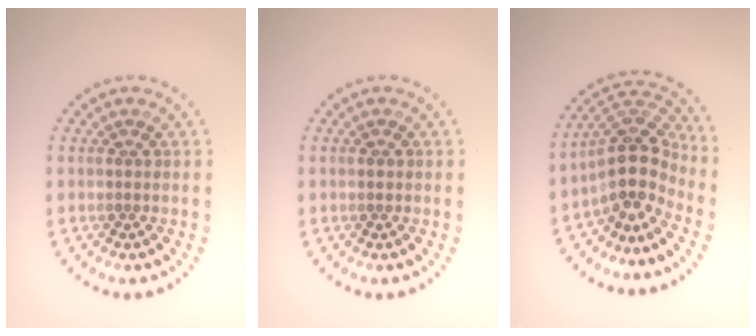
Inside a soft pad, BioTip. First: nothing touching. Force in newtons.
{"total": 0.8, "press": 0.8, "slide": 0.2}
{"total": 4.4, "press": 3.3, "slide": 3.0}